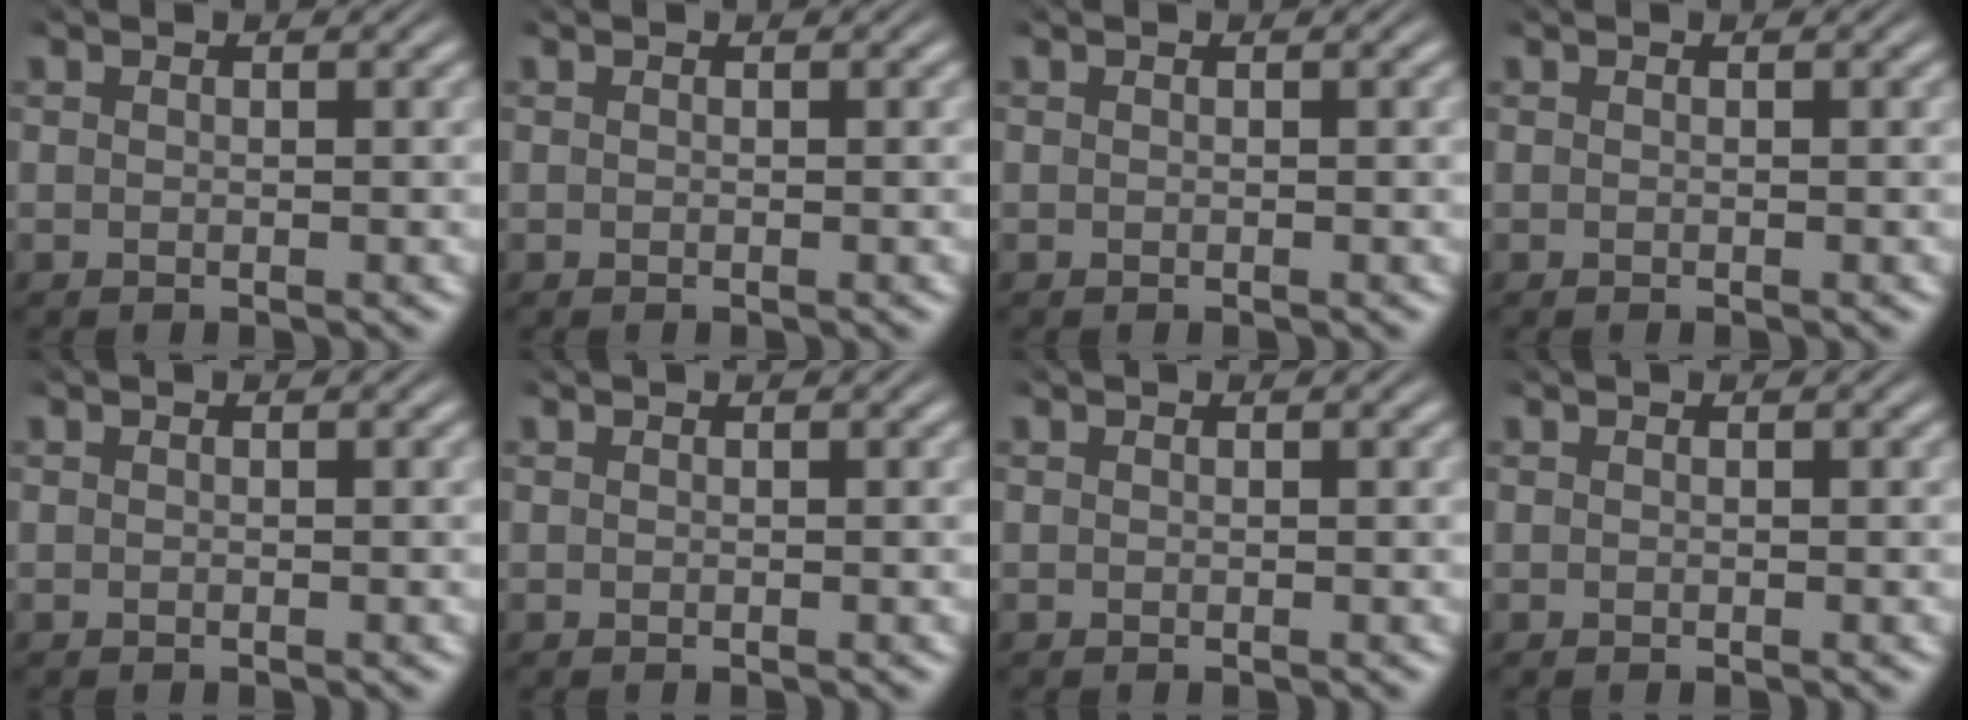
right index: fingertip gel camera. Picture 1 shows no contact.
{"total": 0.0}
{"total": 0.0}
{"total": 0.0}
{"total": 0.0}
{"total": 0.0}
{"total": 0.0}
{"total": 0.0}